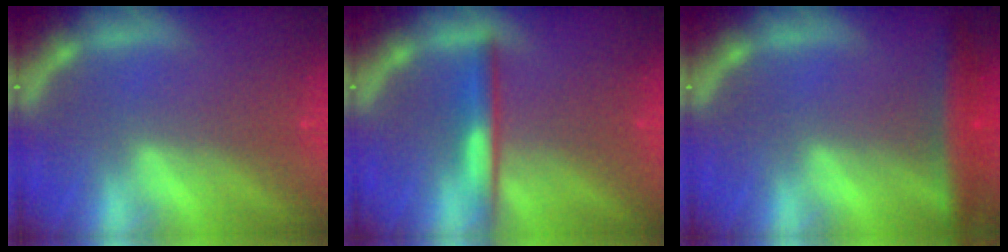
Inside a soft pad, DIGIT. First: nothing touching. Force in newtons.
{"total": 3.0}
{"total": 4.4}